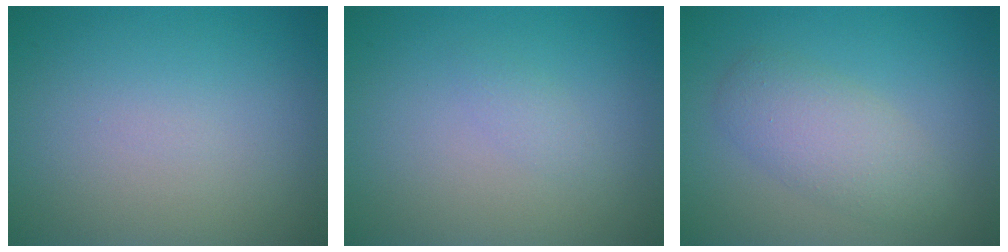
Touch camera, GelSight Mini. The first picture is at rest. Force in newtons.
{"total": 0.9, "press": 0.9, "slide": 0.0}
{"total": 3.6, "press": 3.6, "slide": 0.2}